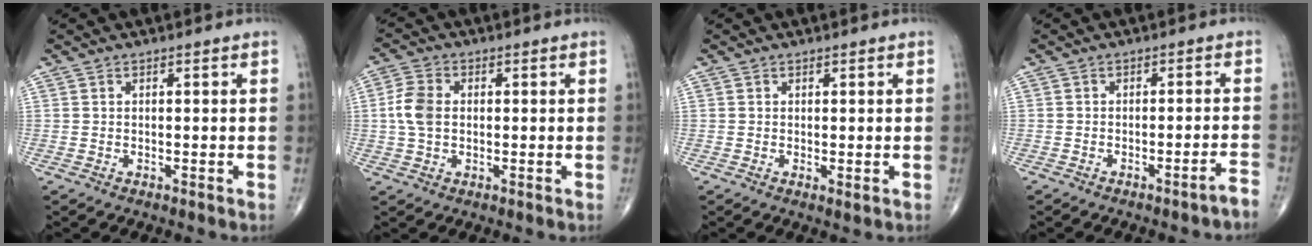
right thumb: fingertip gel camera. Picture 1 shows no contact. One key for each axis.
{"total": 5.8, "fx": 0.2, "fy": 4.0, "fz": 4.2, "tx": -0.092, "ty": 0.009, "tz": -0.001}
{"total": 0.9, "fx": 0.1, "fy": 0.4, "fz": 0.8, "tx": -0.016, "ty": -0.005, "tz": 0.000}
{"total": 2.5, "fx": -2.1, "fy": -0.1, "fz": 1.3, "tx": -0.022, "ty": 0.020, "tz": -0.028}